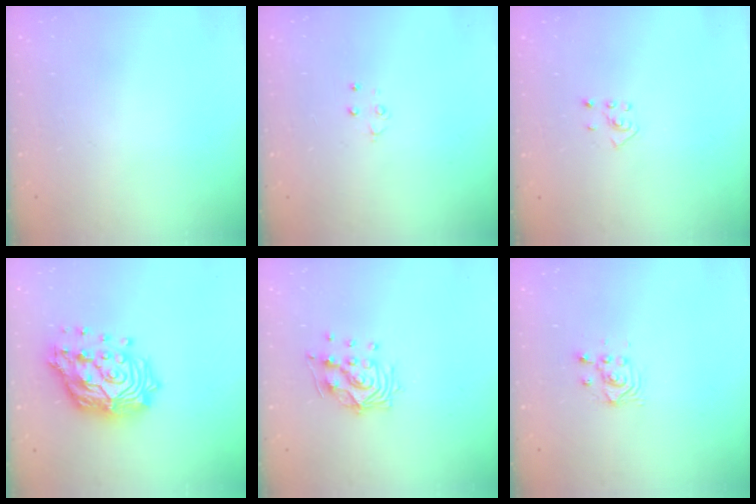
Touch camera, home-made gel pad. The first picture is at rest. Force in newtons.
{"total": 2.8, "press": 2.8, "slide": 0.3}
{"total": 2.7, "press": 2.6, "slide": 0.9}
{"total": 19.3, "press": 19.2, "slide": 2.1}
{"total": 11.0, "press": 11.0, "slide": 0.9}
{"total": 2.8, "press": 2.8, "slide": 0.1}